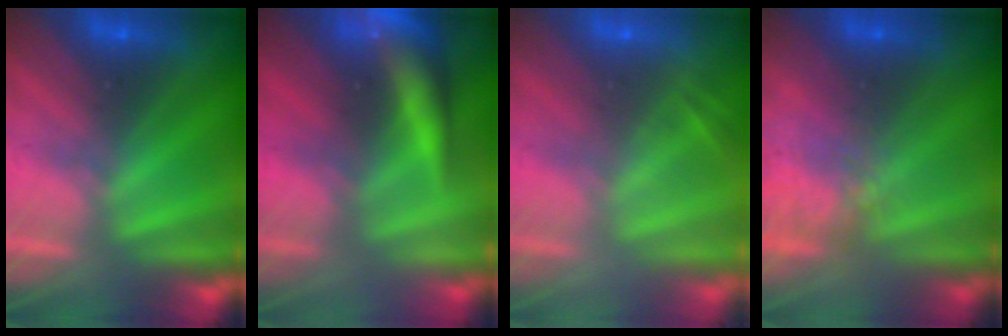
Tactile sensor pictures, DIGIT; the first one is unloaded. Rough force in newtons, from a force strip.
{"total": 7.0}
{"total": 2.0}
{"total": 4.9}